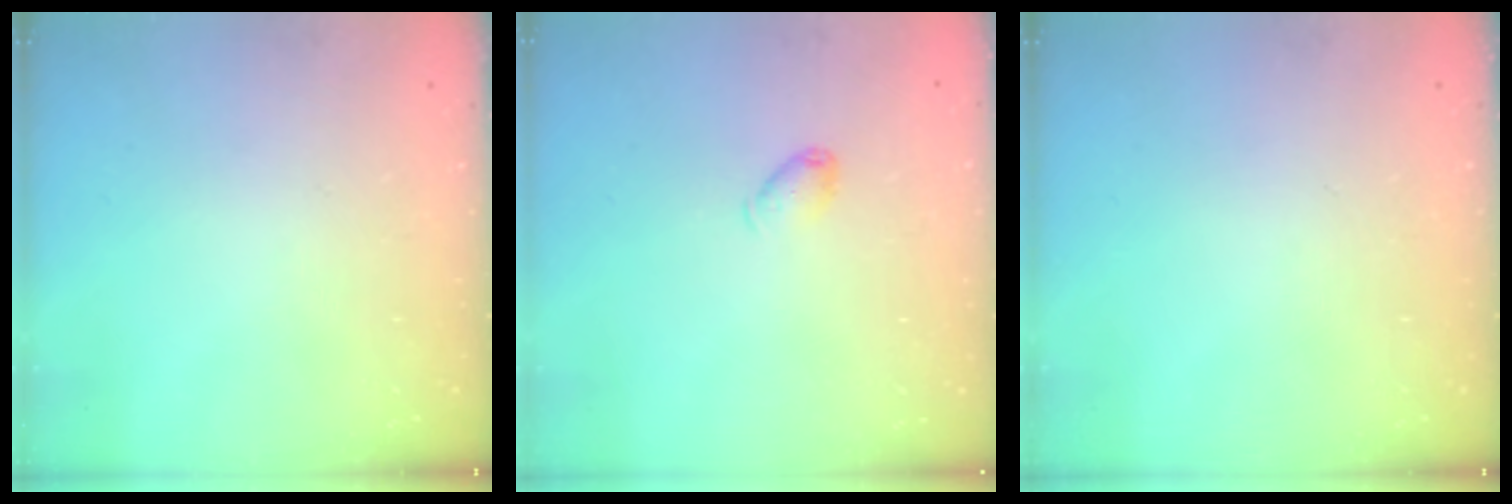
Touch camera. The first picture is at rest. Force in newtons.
{"total": 5.2, "press": 5.1, "slide": 0.9}
{"total": 0.0}